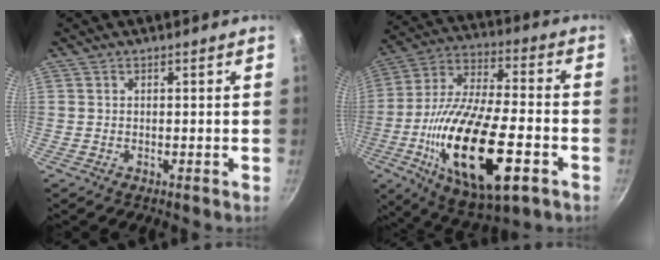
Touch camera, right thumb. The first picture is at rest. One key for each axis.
{"total": 26.0, "fx": -8.2, "fy": 10.2, "fz": 22.4, "tx": -0.401, "ty": 0.014, "tz": -0.141}